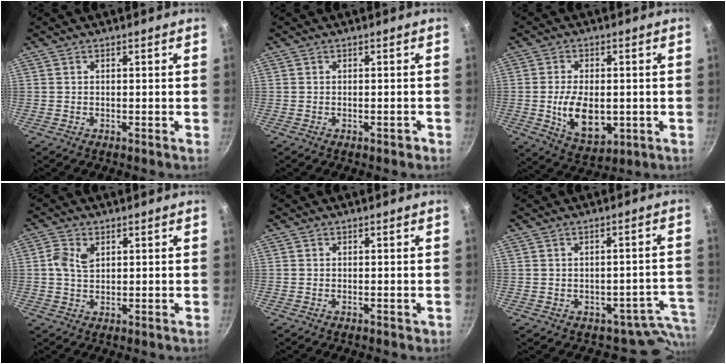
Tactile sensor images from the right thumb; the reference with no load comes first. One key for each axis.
{"total": 1.1, "fx": -0.6, "fy": 0.6, "fz": 0.7, "tx": -0.001, "ty": 0.010, "tz": -0.005}
{"total": 11.0, "fx": -1.2, "fy": 6.6, "fz": 8.7, "tx": -0.138, "ty": -0.008, "tz": -0.005}
{"total": 4.2, "fx": 1.3, "fy": 2.8, "fz": 2.9, "tx": -0.052, "ty": -0.001, "tz": 0.023}
{"total": 0.6, "fx": -0.1, "fy": 0.5, "fz": 0.3, "tx": 0.000, "ty": 0.000, "tz": -0.001}
{"total": 8.0, "fx": -3.6, "fy": 6.1, "fz": 3.8, "tx": 0.024, "ty": 0.038, "tz": -0.032}